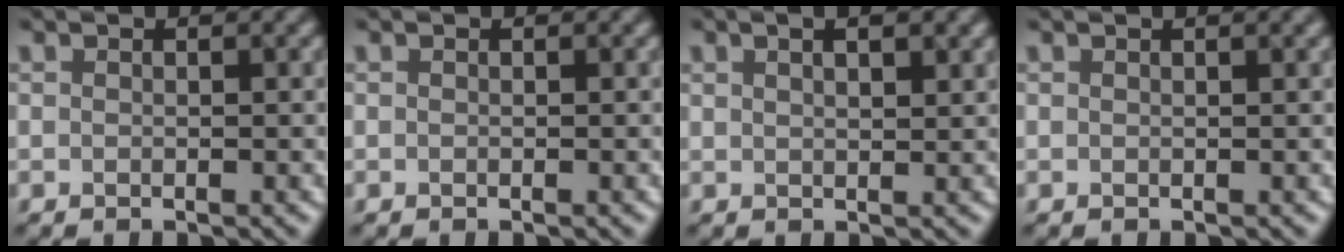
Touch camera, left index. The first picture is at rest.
{"total": 0.0}
{"total": 3.9, "force": [2.4, 1.5, 2.8], "torque": [-0.025, 0.011, 0.016]}
{"total": 1.5, "force": [0.9, 0.5, 1.2], "torque": [-0.012, 0.004, 0.007]}